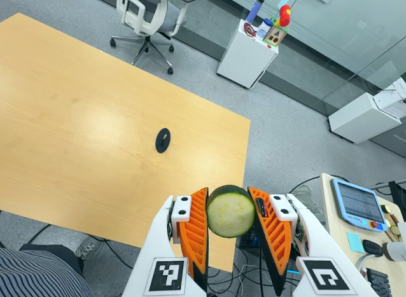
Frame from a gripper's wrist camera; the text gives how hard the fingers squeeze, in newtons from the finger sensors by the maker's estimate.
{"total": 11.6, "left": 10.6, "right": 12.5}